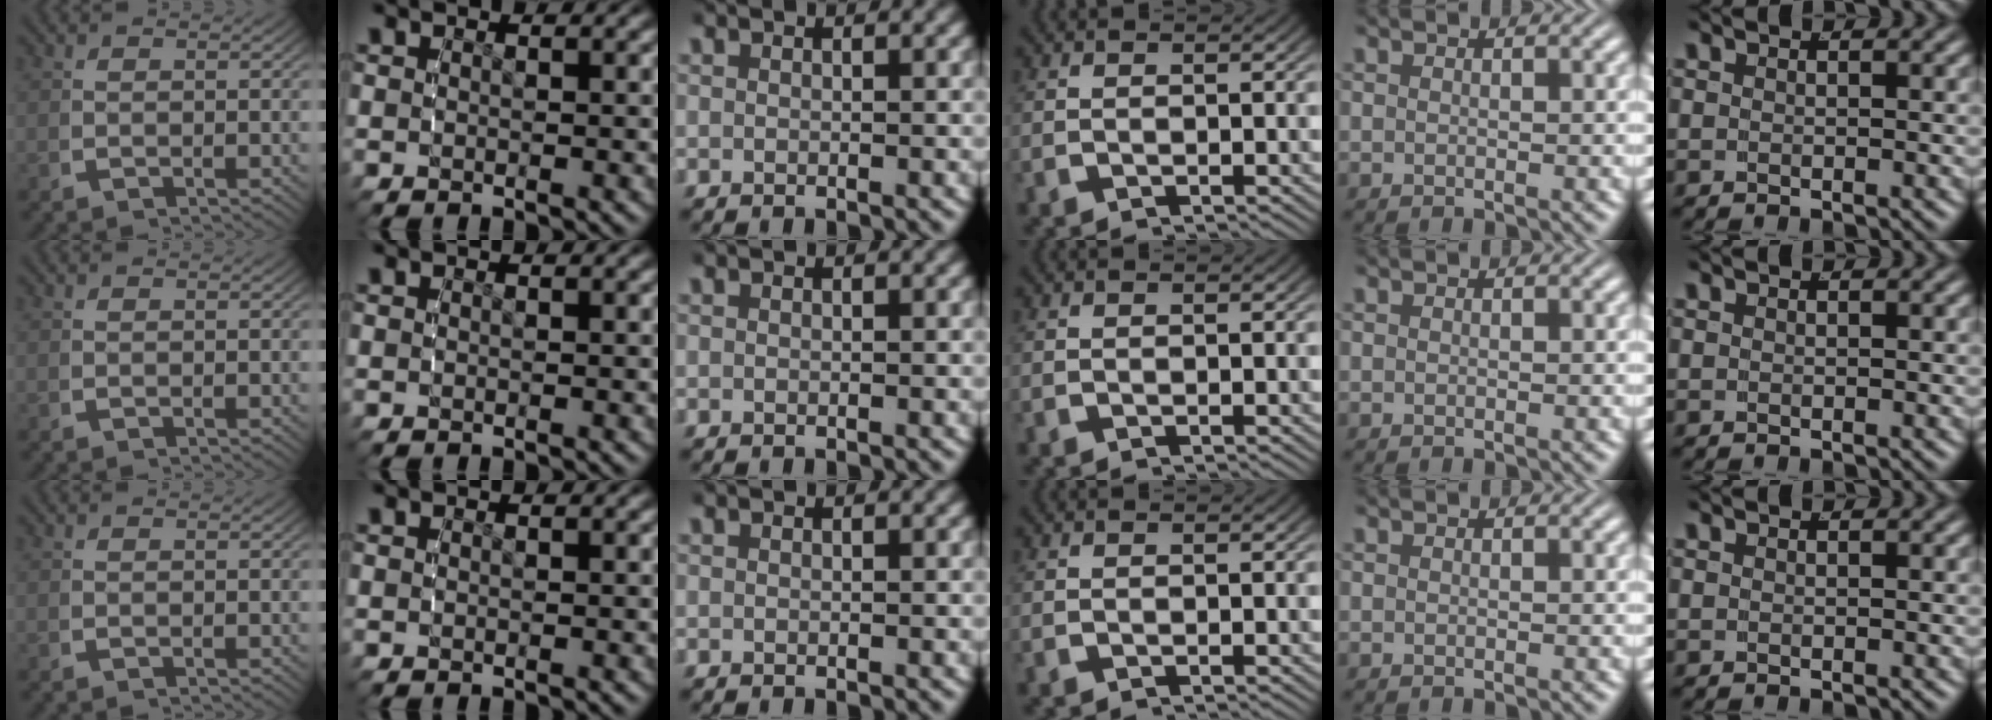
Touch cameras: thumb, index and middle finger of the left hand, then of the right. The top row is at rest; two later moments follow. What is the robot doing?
{"motion": "reach", "object": "jar lid"}